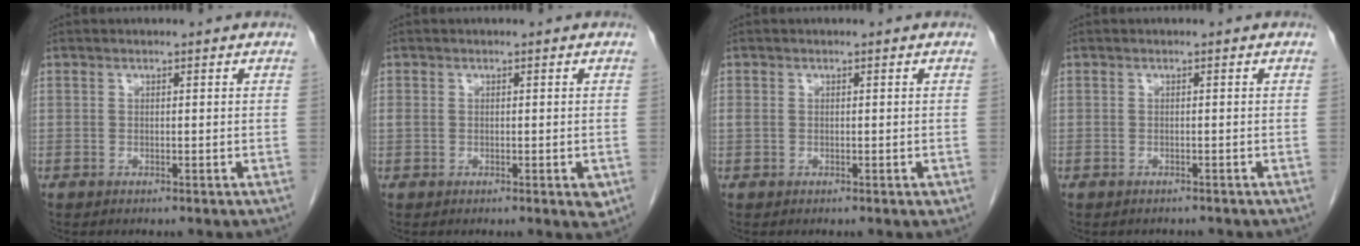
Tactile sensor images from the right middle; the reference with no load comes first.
{"total": 2.6, "force": [-0.2, 1.5, 2.1], "torque": [-0.036, 0.007, 0.005]}
{"total": 1.4, "force": [0.0, 1.0, 1.0], "torque": [-0.029, 0.007, 0.005]}
{"total": 1.7, "force": [-1.6, 0.5, 0.5], "torque": [-0.018, -0.003, -0.018]}